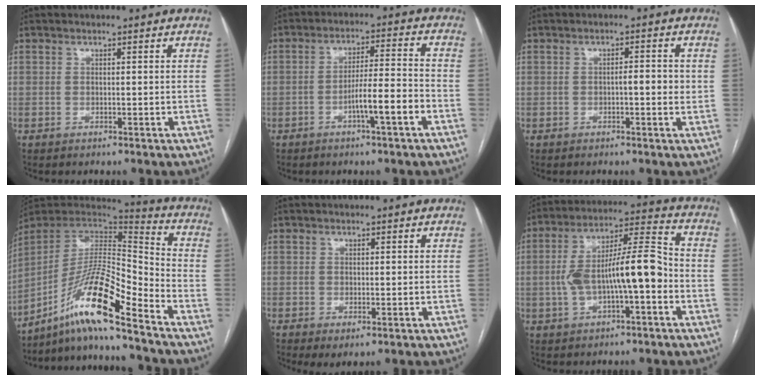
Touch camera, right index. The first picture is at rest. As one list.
[{"total": 7.1, "force": [-3.2, 0.0, 6.4], "torque": [-0.108, 0.012, -0.052]}, {"total": 2.8, "force": [-0.2, 0.7, 2.7], "torque": [-0.038, 0.004, -0.004]}, {"total": 16.0, "force": [-11.1, 0.6, 11.5], "torque": [-0.210, 0.011, -0.198]}, {"total": 2.2, "force": [-0.7, 0.8, 1.9], "torque": [-0.028, -0.005, -0.004]}, {"total": 13.2, "force": [-2.4, 3.2, 12.6], "torque": [-0.229, 0.035, -0.036]}]